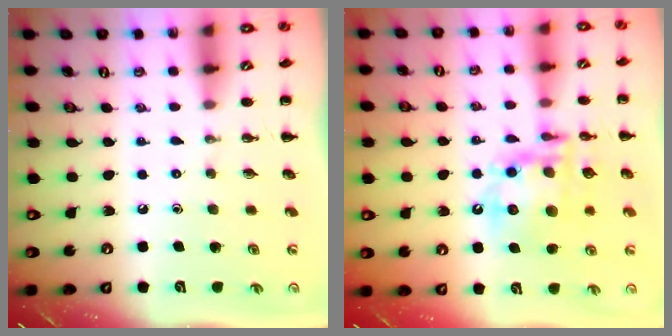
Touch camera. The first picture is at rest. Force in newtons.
{"total": 16.6, "press": 16.2, "slide": 3.6}